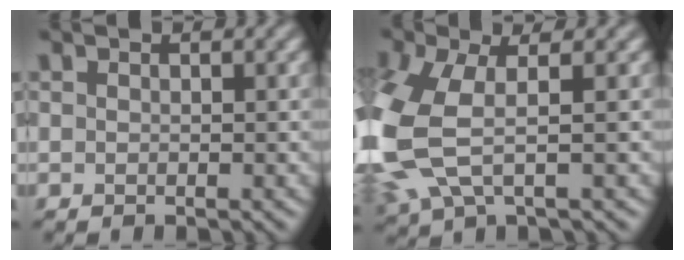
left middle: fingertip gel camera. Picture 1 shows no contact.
{"total": 7.3, "force": [-0.5, 3.6, 6.3], "torque": [-0.188, -0.012, -0.018]}